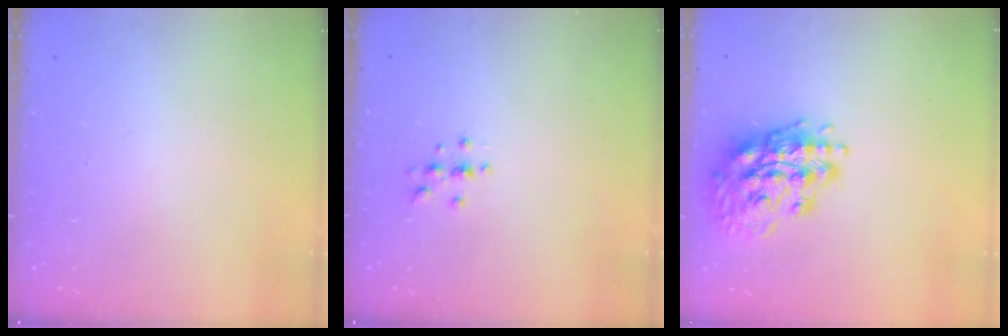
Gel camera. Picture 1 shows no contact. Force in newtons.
{"total": 3.0, "press": 3.0, "slide": 0.4}
{"total": 17.6, "press": 17.5, "slide": 2.3}